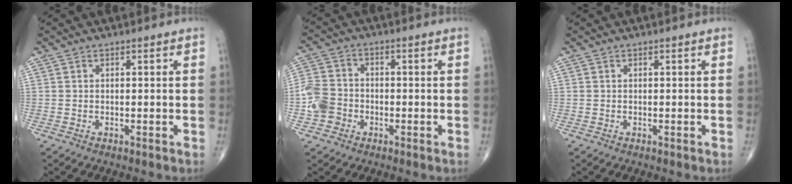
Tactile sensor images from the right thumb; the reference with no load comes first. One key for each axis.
{"total": 6.5, "fx": -2.3, "fy": 5.5, "fz": 2.4, "tx": -0.035, "ty": 0.022, "tz": -0.050}
{"total": 0.0}